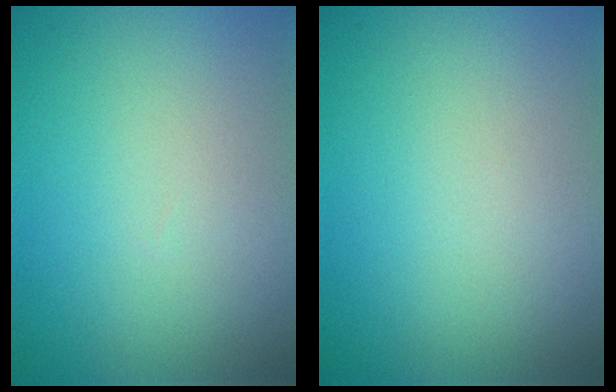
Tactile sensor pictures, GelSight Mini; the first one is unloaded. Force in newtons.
{"total": 0.0}